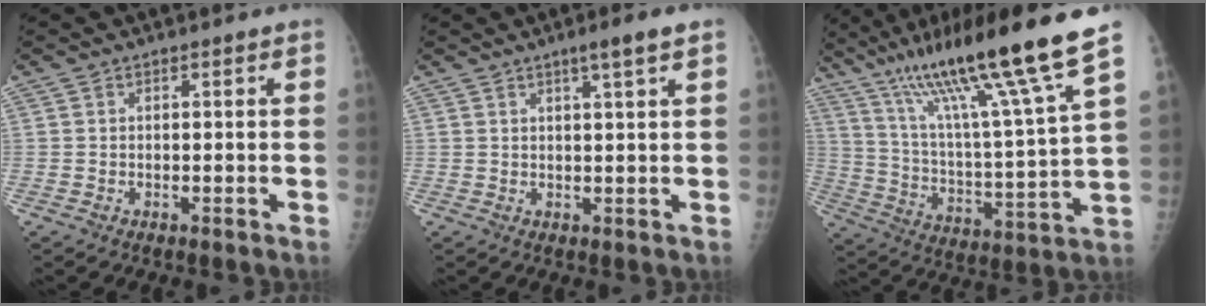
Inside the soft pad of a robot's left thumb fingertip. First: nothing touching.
{"total": 3.7, "force": [2.2, -0.2, 3.0], "torque": [-0.052, -0.009, 0.036]}
{"total": 24.7, "force": [16.5, 1.3, 18.4], "torque": [-0.295, -0.052, 0.284]}